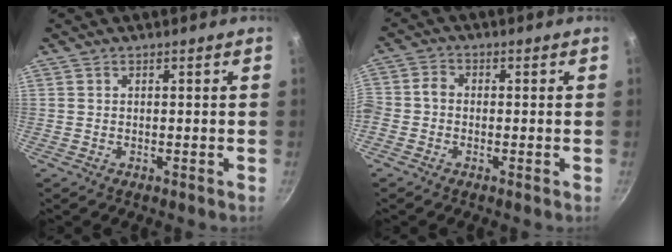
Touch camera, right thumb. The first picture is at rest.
{"total": 3.4, "force": [-1.0, 2.6, 1.9], "torque": [-0.044, 0.017, -0.035]}